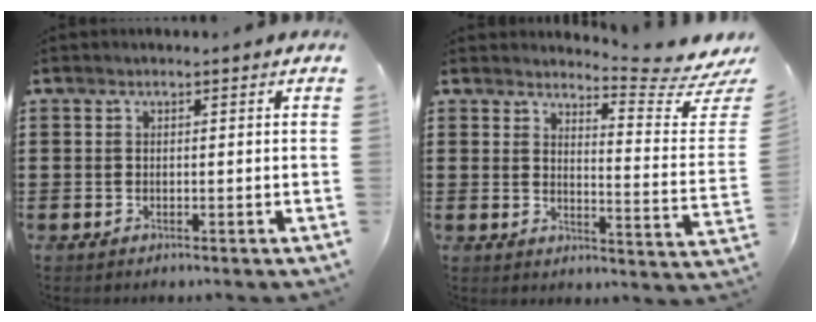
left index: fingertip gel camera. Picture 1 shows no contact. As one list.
[{"total": 5.1, "force": [4.6, 0.0, 2.1], "torque": [-0.034, -0.049, 0.069]}]